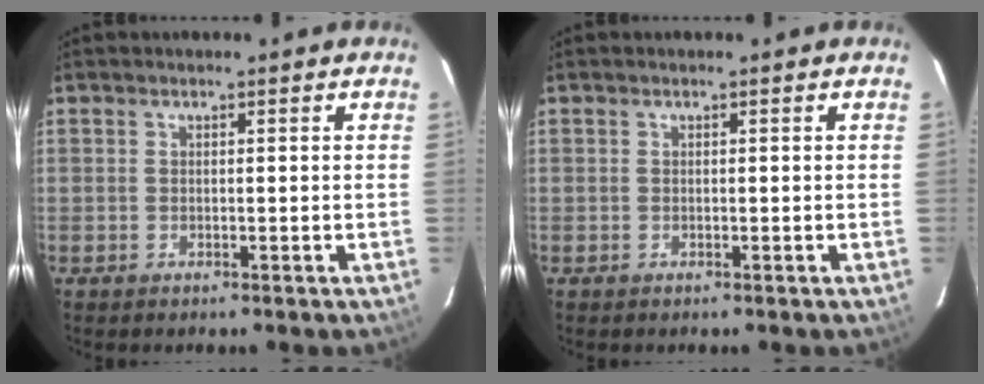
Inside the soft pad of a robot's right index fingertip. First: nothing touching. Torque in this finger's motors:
{"motor_torque": [-0.06, 0.01, 0.02, 0.00]}